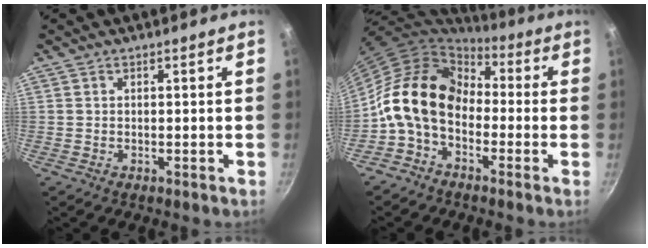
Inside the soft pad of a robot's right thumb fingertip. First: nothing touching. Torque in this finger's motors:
{"motor_torque": [2.06, 2.94, 1.33, -1.44, 0.19]}